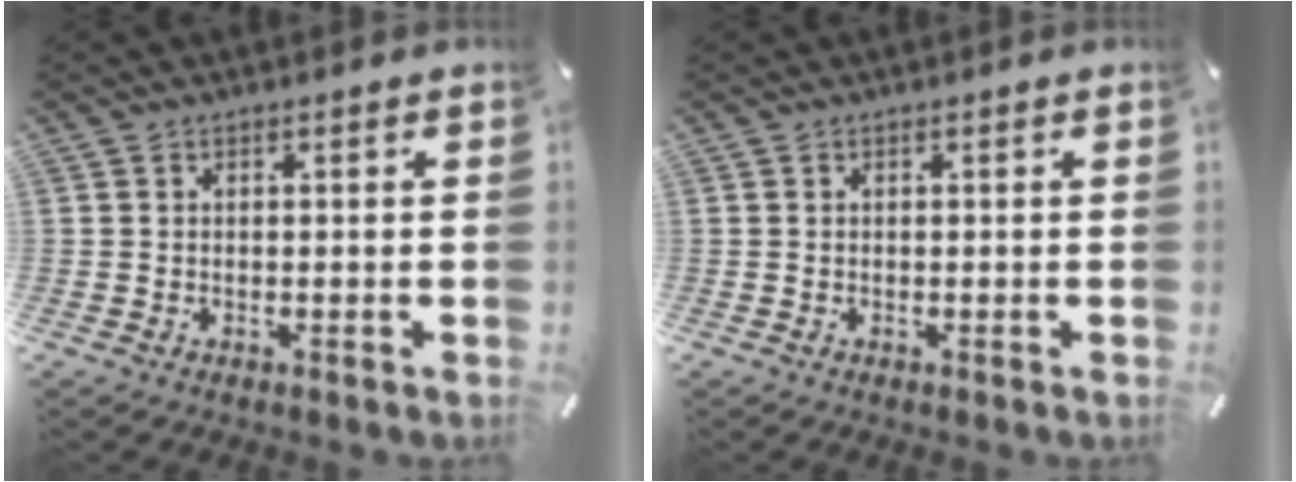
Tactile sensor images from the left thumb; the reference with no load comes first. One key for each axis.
{"total": 0.0}